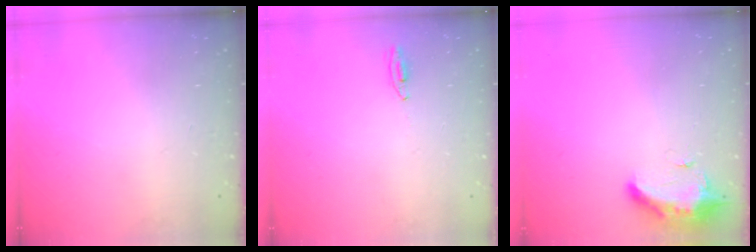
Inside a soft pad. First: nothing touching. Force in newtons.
{"total": 2.7, "press": 2.5, "slide": 1.0}
{"total": 10.4, "press": 9.8, "slide": 3.5}